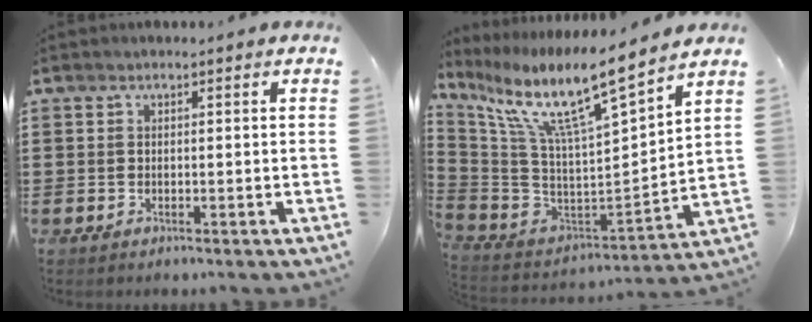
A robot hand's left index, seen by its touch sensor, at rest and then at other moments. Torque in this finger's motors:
{"motor_torque": [2.14, 0.00, 0.90, 0.21]}